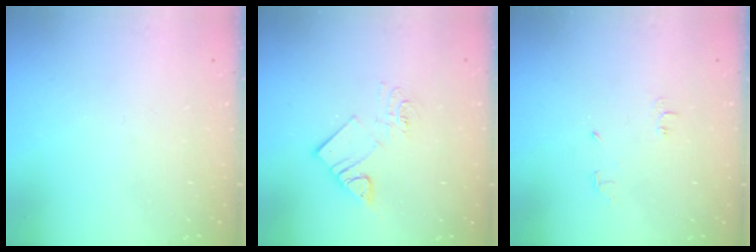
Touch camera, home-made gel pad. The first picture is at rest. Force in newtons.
{"total": 9.1, "press": 9.1, "slide": 0.5}
{"total": 4.7, "press": 4.7, "slide": 0.7}